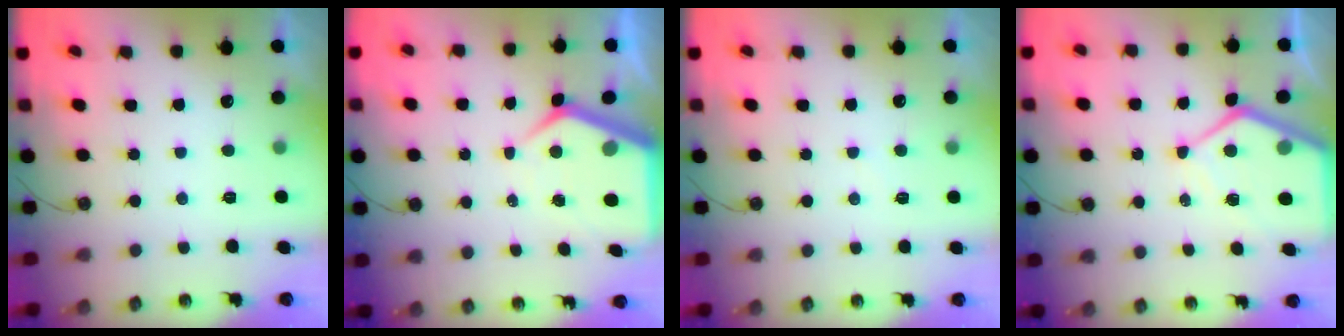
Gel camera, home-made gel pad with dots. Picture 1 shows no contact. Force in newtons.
{"total": 8.0, "press": 8.0, "slide": 0.8}
{"total": 2.8, "press": 2.8, "slide": 0.3}
{"total": 11.2, "press": 11.1, "slide": 1.2}